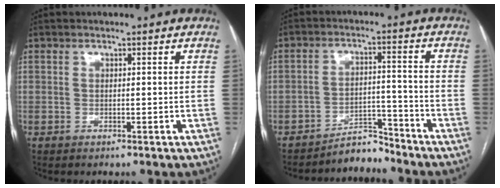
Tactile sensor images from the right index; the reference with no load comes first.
{"total": 4.7, "force": [-4.7, 0.9, -0.2], "torque": [0.009, 0.014, -0.076]}